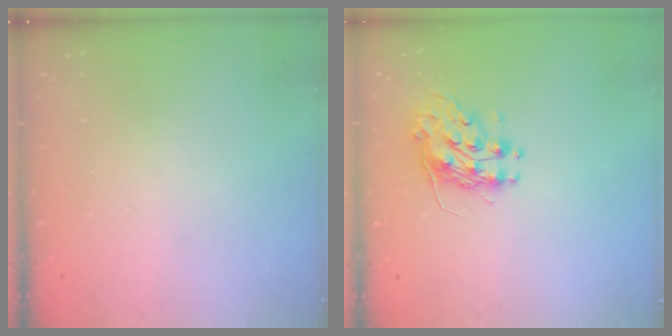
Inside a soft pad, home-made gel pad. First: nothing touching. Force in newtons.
{"total": 9.2, "press": 9.2, "slide": 0.7}